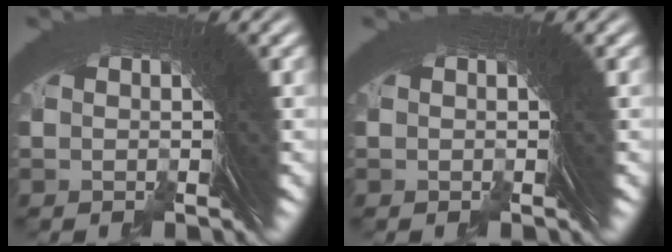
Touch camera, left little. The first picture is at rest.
{"total": 0.0}